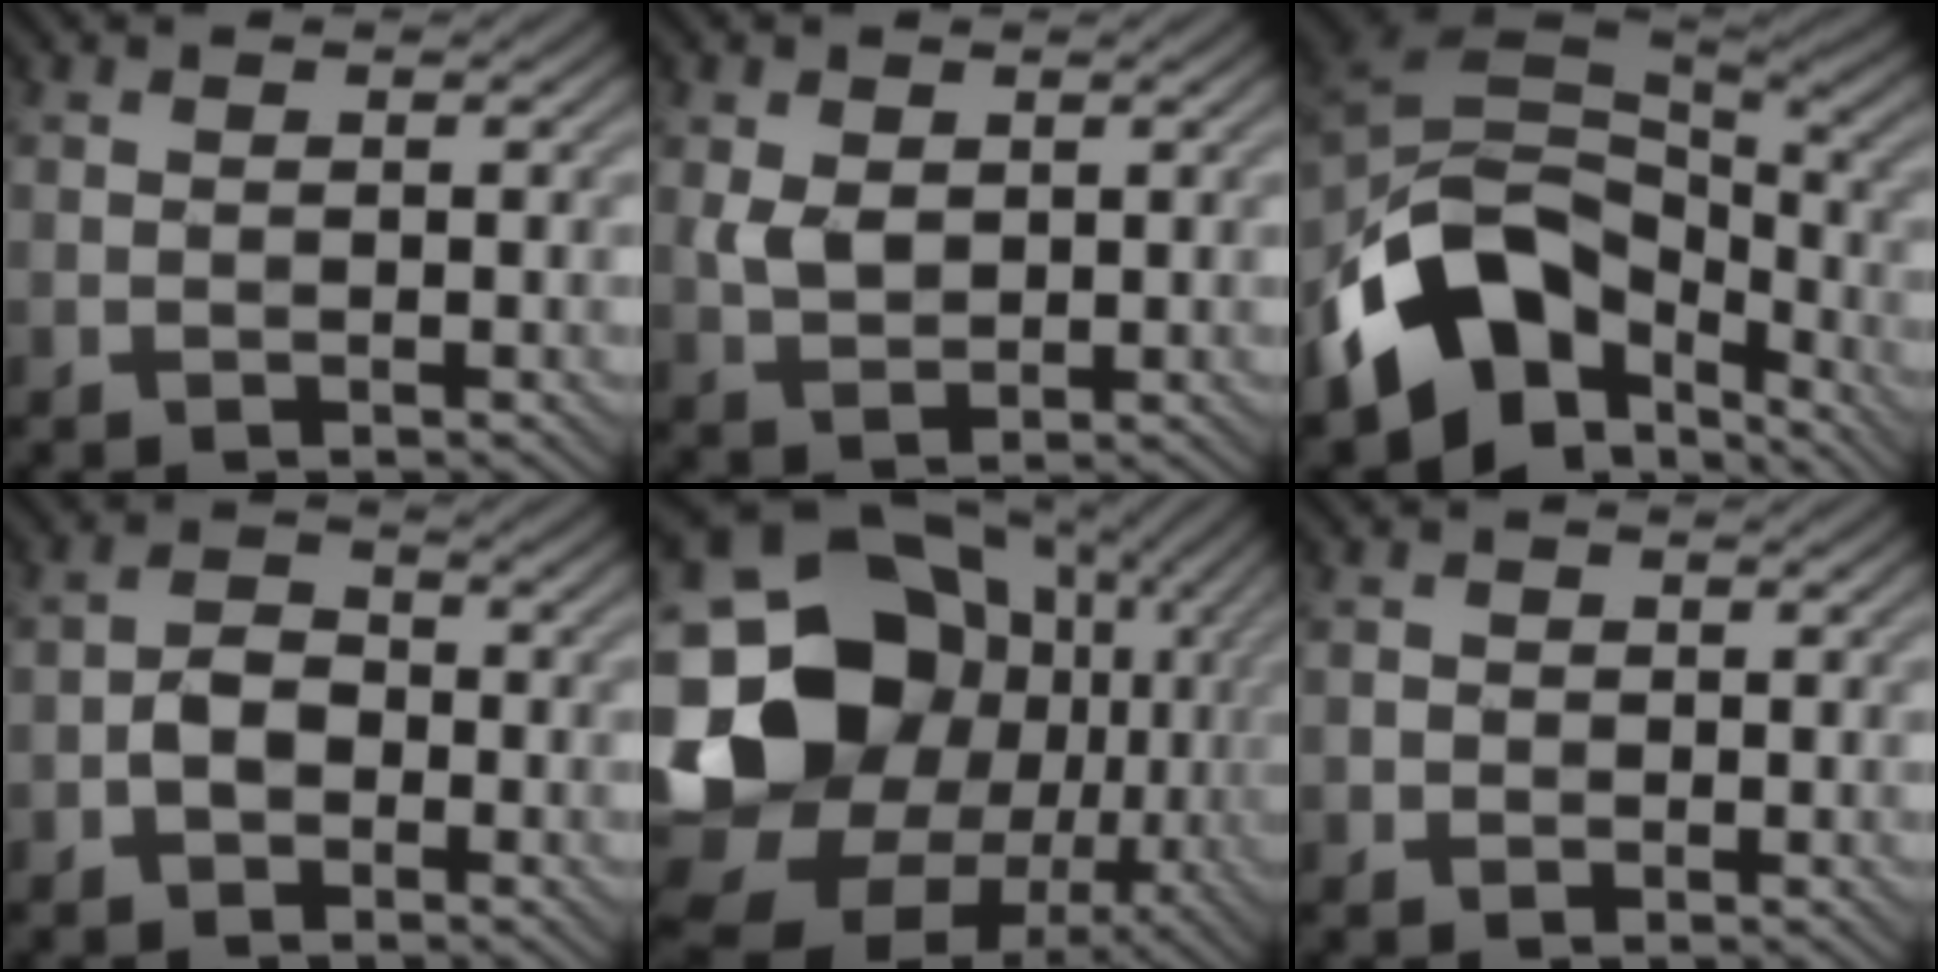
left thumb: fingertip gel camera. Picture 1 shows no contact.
{"total": 2.7, "force": [0.8, 1.8, 1.8], "torque": [-0.047, 0.002, 0.018]}
{"total": 14.0, "force": [-7.6, 8.8, 7.9], "torque": [-0.176, -0.015, -0.131]}
{"total": 3.3, "force": [-1.6, 2.2, 1.9], "torque": [-0.035, 0.008, -0.034]}
{"total": 22.7, "force": [-2.9, 19.0, 12.0], "torque": [-0.277, -0.028, -0.062]}
{"total": 1.2, "force": [-0.4, 1.1, 0.2], "torque": [0.000, -0.002, -0.007]}